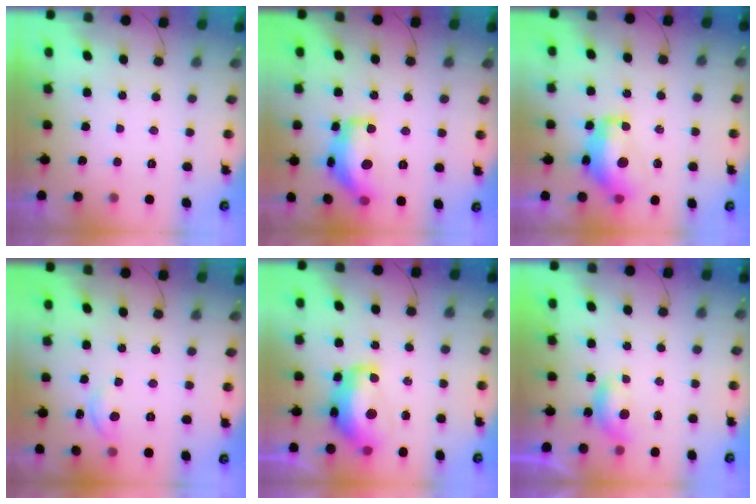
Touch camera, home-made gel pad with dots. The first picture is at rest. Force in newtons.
{"total": 15.9, "press": 15.9, "slide": 0.8}
{"total": 13.9, "press": 13.9, "slide": 1.0}
{"total": 5.3, "press": 5.2, "slide": 0.6}
{"total": 13.7, "press": 13.6, "slide": 1.2}
{"total": 4.0, "press": 4.0, "slide": 0.4}